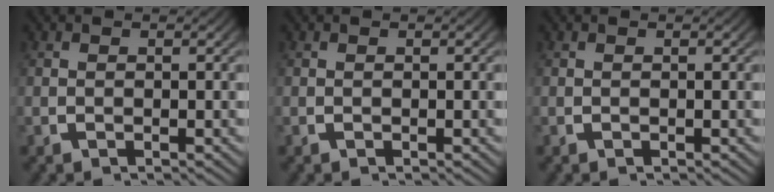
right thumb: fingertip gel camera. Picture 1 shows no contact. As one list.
[{"total": 0.0}, {"total": 0.0}]